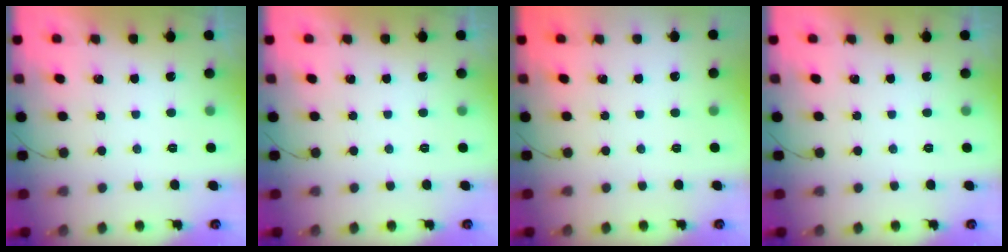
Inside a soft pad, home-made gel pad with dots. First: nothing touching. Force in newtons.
{"total": 0.0}
{"total": 0.0}
{"total": 0.0}